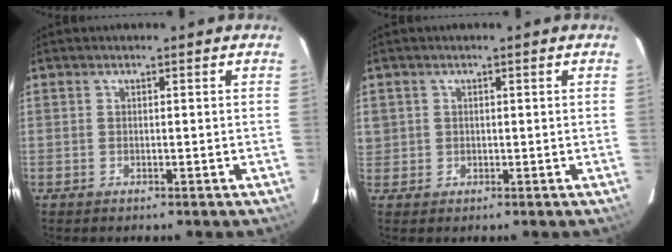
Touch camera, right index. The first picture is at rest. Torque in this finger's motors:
{"motor_torque": [0.54, 0.05, 0.25, 0.04]}